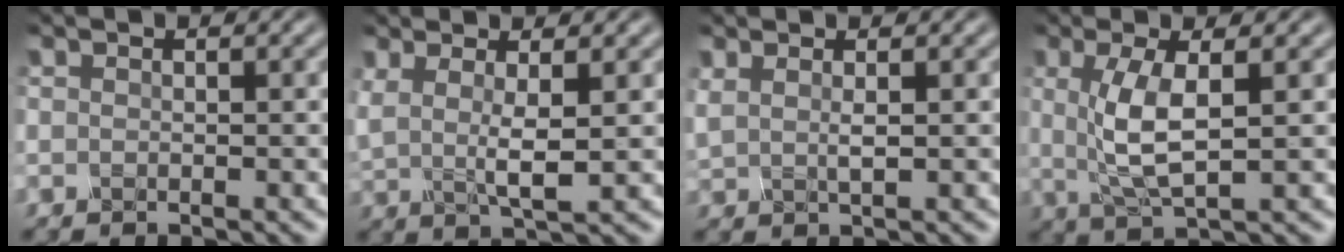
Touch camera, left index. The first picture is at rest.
{"total": 3.4, "force": [1.1, 0.8, 3.1], "torque": [-0.070, -0.007, 0.024]}
{"total": 1.7, "force": [0.9, 0.4, 1.4], "torque": [-0.028, -0.001, 0.020]}
{"total": 4.8, "force": [0.7, 1.3, 4.6], "torque": [-0.096, -0.001, 0.019]}